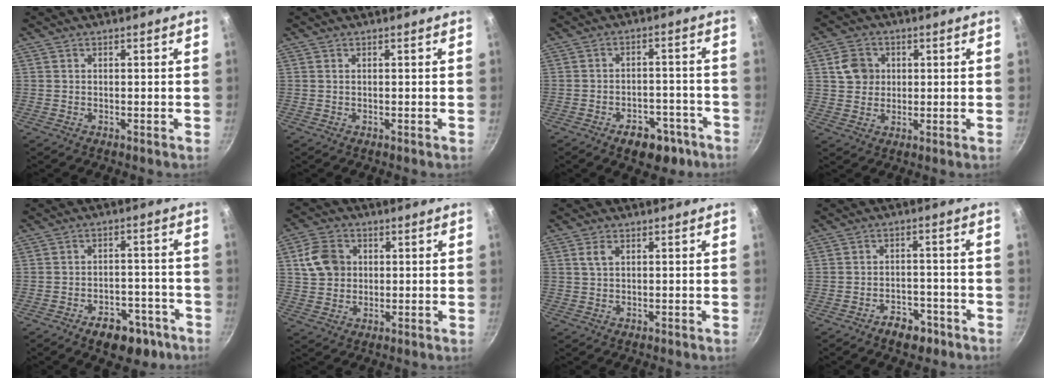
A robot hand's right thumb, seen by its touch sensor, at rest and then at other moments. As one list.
[{"total": 0.0}, {"total": 9.2, "force": [-5.6, 5.4, 4.9], "torque": [-0.030, 0.046, -0.065]}, {"total": 6.1, "force": [1.3, 5.4, 2.5], "torque": [-0.017, 0.004, 0.019]}, {"total": 10.1, "force": [-6.1, 5.9, 5.5], "torque": [-0.037, 0.051, -0.075]}, {"total": 8.4, "force": [1.7, 6.9, 4.4], "torque": [-0.061, 0.006, 0.025]}, {"total": 2.3, "force": [0.8, 1.4, 1.6], "torque": [-0.024, 0.002, 0.015]}, {"total": 5.8, "force": [-3.9, 3.4, 2.7], "torque": [-0.021, 0.037, -0.051]}]